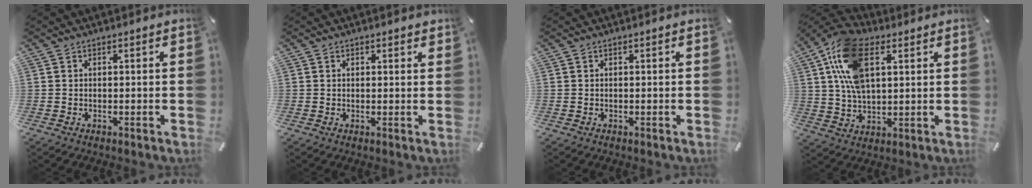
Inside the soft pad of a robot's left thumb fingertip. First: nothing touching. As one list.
[{"total": 0.7, "force": [0.5, 0.5, 0.2], "torque": [0.005, -0.002, 0.008]}, {"total": 0.0}, {"total": 15.1, "force": [5.5, 8.9, 10.9], "torque": [-0.255, 0.004, 0.098]}]